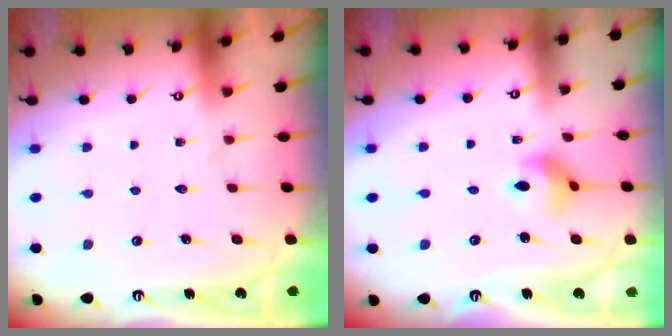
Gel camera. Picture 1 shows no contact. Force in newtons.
{"total": 5.5, "press": 5.5, "slide": 0.7}